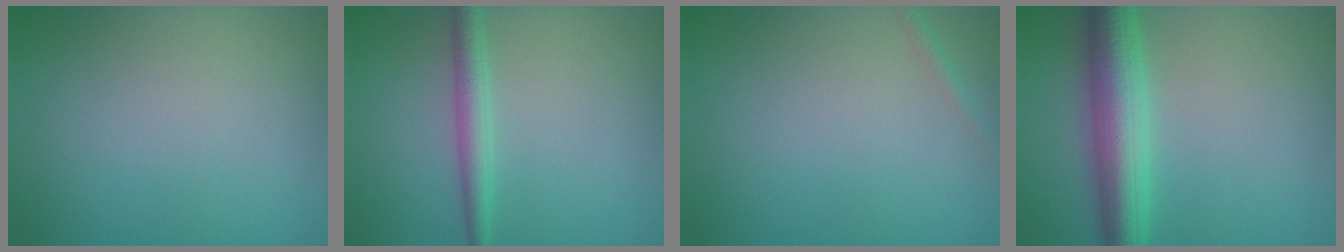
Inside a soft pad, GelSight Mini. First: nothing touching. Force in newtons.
{"total": 2.5, "press": 2.5, "slide": 0.0}
{"total": 0.8, "press": 0.7, "slide": 0.1}
{"total": 6.5, "press": 6.5, "slide": 0.0}